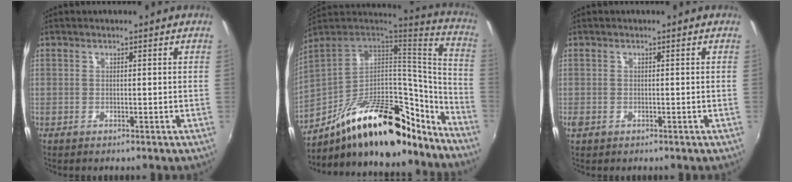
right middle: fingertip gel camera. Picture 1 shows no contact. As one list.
[{"total": 25.8, "force": [-18.0, 10.3, 15.3], "torque": [-0.228, 0.028, -0.270]}, {"total": 1.3, "force": [-0.6, 1.0, 0.7], "torque": [-0.014, -0.004, -0.011]}]